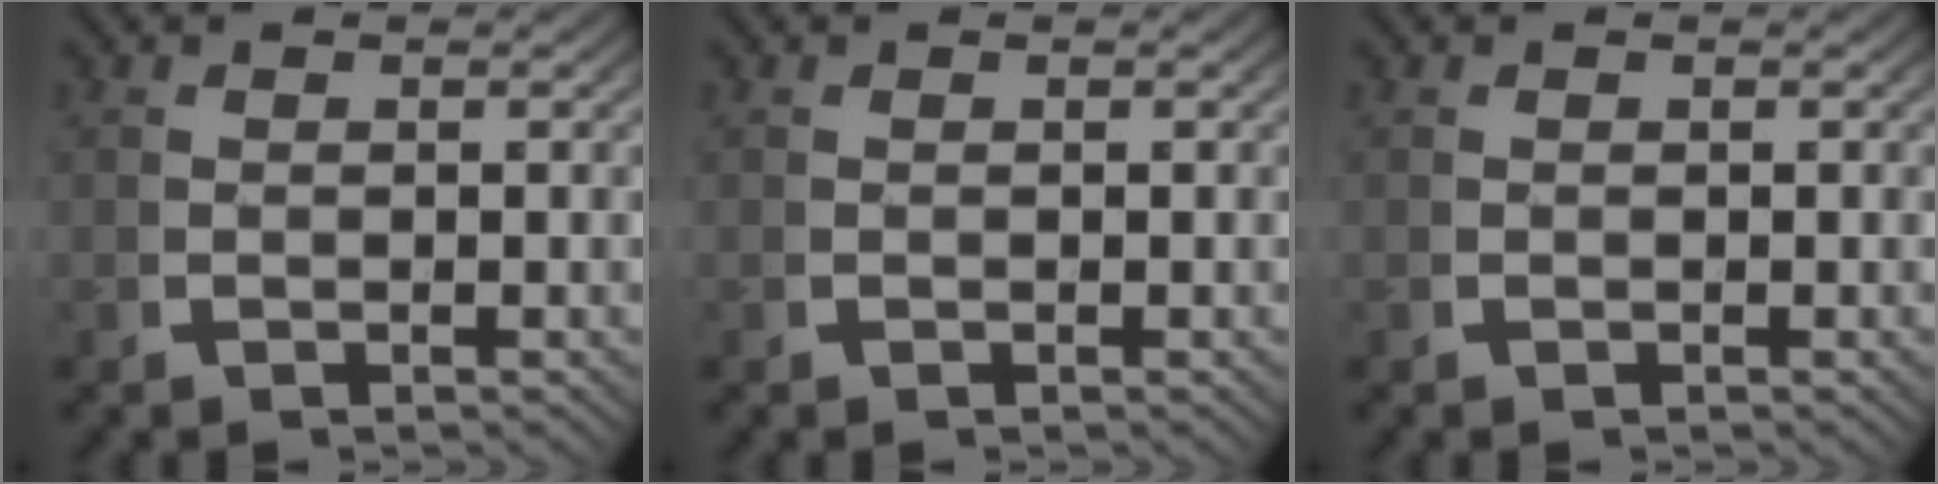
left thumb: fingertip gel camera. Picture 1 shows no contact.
{"total": 0.0}
{"total": 0.0}